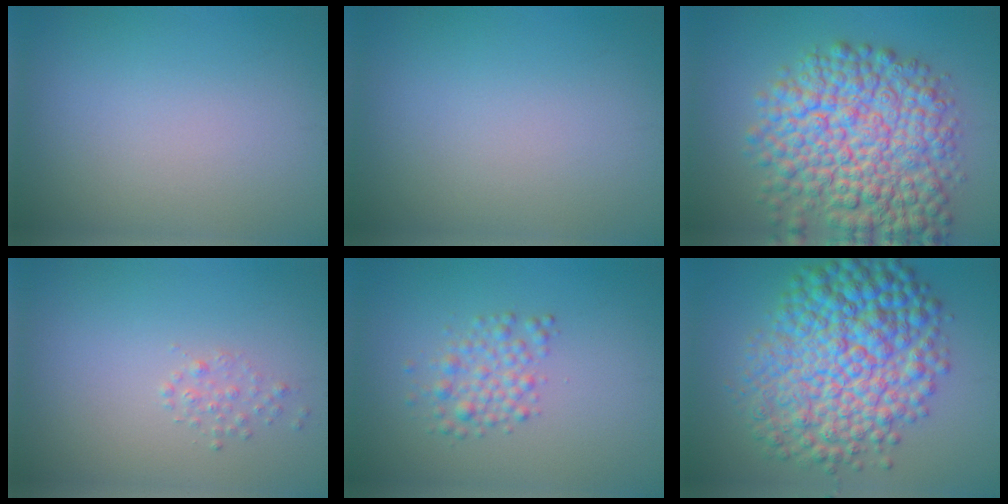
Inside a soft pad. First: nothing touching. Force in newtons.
{"total": 0.0}
{"total": 11.4, "press": 11.4, "slide": 0.4}
{"total": 1.0, "press": 1.0, "slide": 0.1}
{"total": 2.4, "press": 2.4, "slide": 0.1}
{"total": 11.5, "press": 11.5, "slide": 0.0}